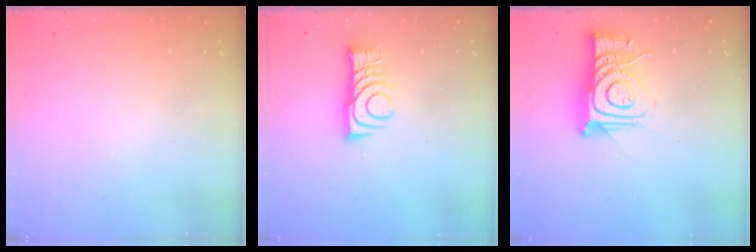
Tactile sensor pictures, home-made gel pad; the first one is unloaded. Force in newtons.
{"total": 8.8, "press": 8.8, "slide": 0.8}
{"total": 12.7, "press": 12.7, "slide": 0.6}